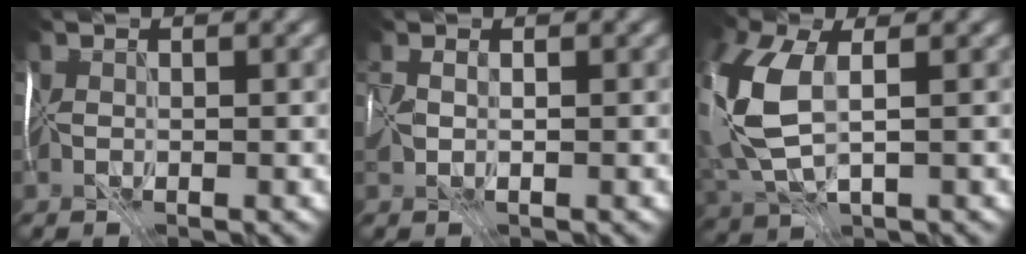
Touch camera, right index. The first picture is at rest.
{"total": 0.7, "force": [0.3, -0.4, -0.4], "torque": [0.014, -0.002, 0.015]}
{"total": 7.1, "force": [1.2, 3.9, 5.8], "torque": [-0.175, -0.003, 0.034]}